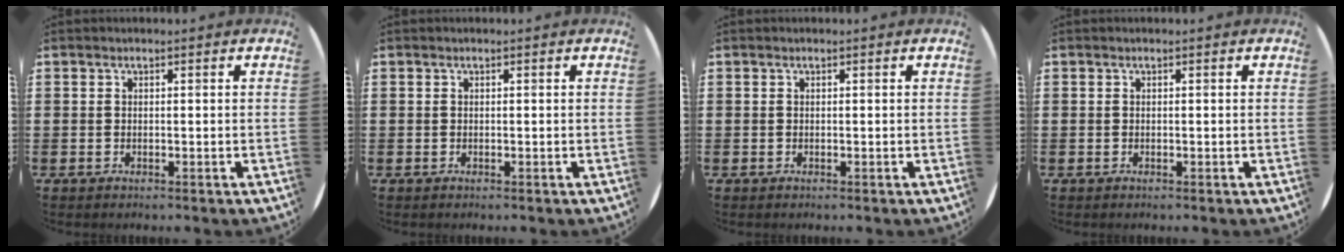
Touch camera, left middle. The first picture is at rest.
{"total": 0.0}
{"total": 0.0}
{"total": 0.0}